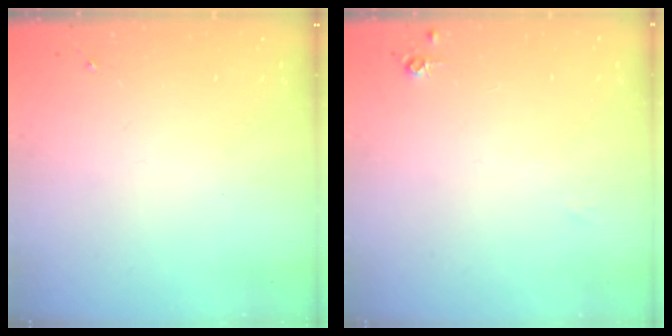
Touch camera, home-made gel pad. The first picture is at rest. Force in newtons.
{"total": 4.7, "press": 4.7, "slide": 0.7}